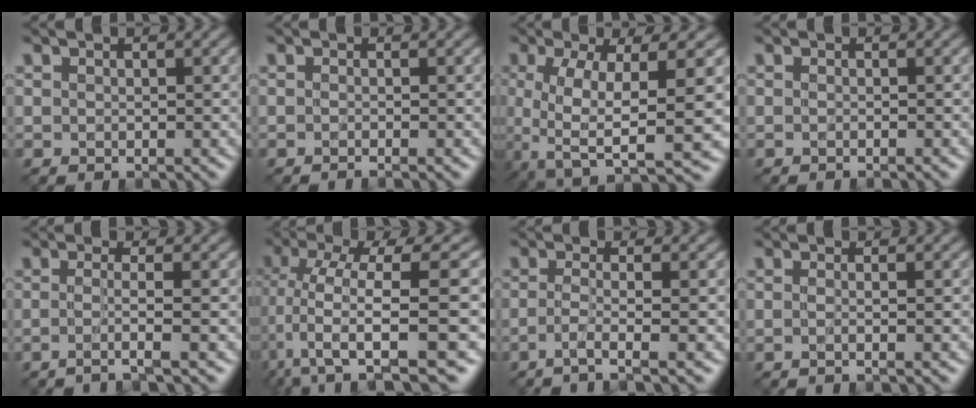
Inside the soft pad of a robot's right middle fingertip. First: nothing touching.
{"total": 1.4, "force": [-0.4, 0.5, 1.2], "torque": [-0.006, -0.009, -0.018]}
{"total": 10.4, "force": [-1.6, 3.4, 9.7], "torque": [-0.155, -0.019, -0.020]}
{"total": 1.2, "force": [-0.3, 0.5, 1.1], "torque": [-0.004, -0.009, -0.015]}
{"total": 2.7, "force": [-0.9, 0.6, 2.5], "torque": [-0.032, -0.007, -0.033]}
{"total": 10.0, "force": [-2.4, 3.4, 9.1], "torque": [-0.173, 0.004, -0.040]}
{"total": 3.4, "force": [-1.5, 0.7, 3.0], "torque": [-0.044, -0.004, -0.044]}
{"total": 3.0, "force": [0.1, 1.5, 2.6], "torque": [-0.008, -0.005, -0.035]}